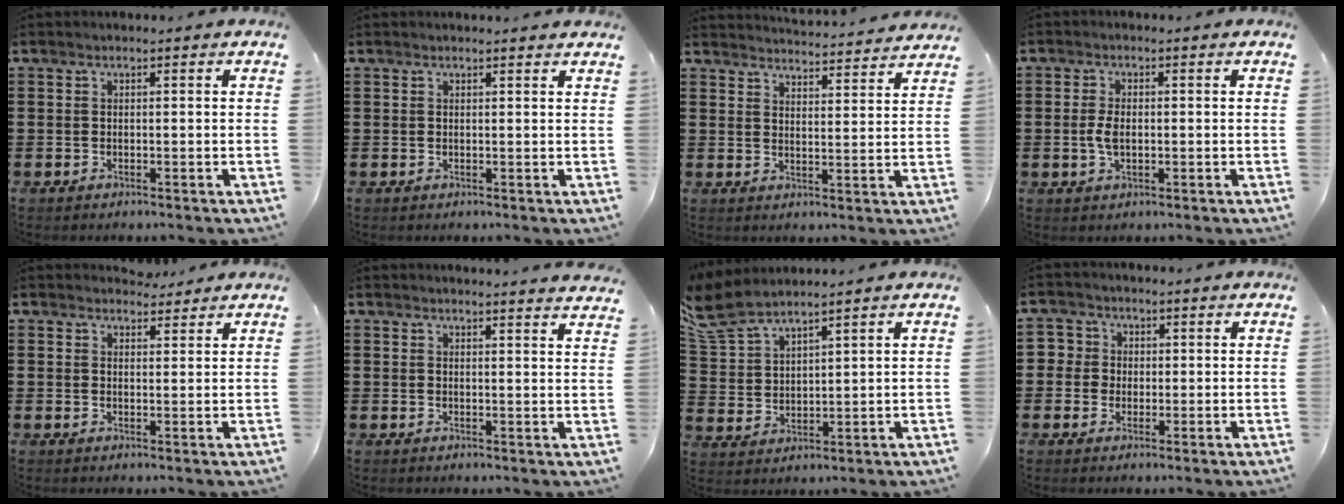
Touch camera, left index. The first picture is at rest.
{"total": 0.9, "force": [0.8, -0.1, 0.3], "torque": [-0.008, -0.003, 0.017]}
{"total": 3.8, "force": [3.8, -0.4, -0.4], "torque": [0.000, -0.032, 0.063]}
{"total": 3.2, "force": [-0.1, 1.7, 2.7], "torque": [-0.068, 0.000, -0.008]}
{"total": 2.7, "force": [2.6, 0.7, 0.1], "torque": [-0.001, -0.006, 0.048]}
{"total": 2.4, "force": [2.3, -0.6, 0.3], "torque": [-0.010, -0.010, 0.044]}
{"total": 6.3, "force": [5.4, 1.7, 2.8], "torque": [-0.085, -0.021, 0.096]}
{"total": 3.4, "force": [0.4, 3.4, 0.2], "torque": [-0.024, 0.010, 0.004]}